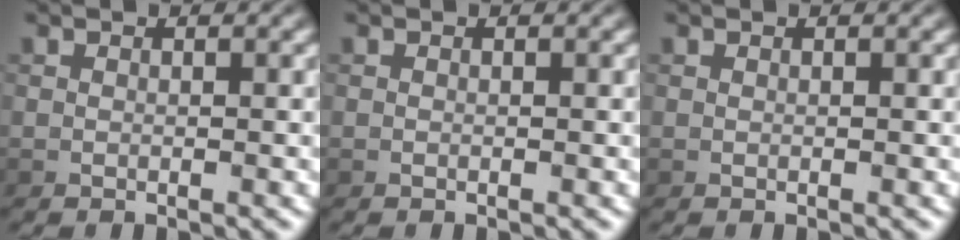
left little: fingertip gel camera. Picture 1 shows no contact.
{"total": 0.0}
{"total": 0.0}